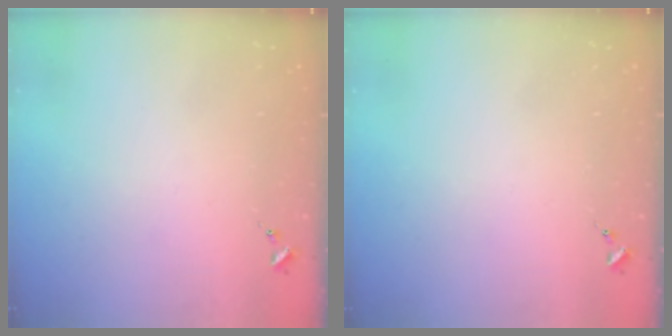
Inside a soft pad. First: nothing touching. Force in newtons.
{"total": 0.0}